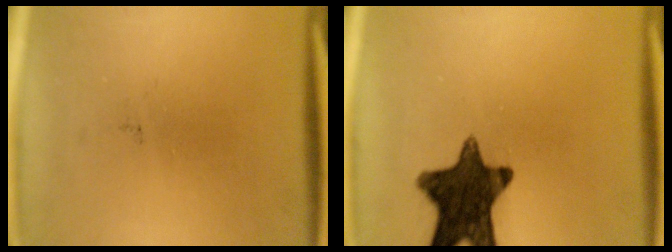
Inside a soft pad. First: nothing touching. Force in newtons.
{"total": 14.0}